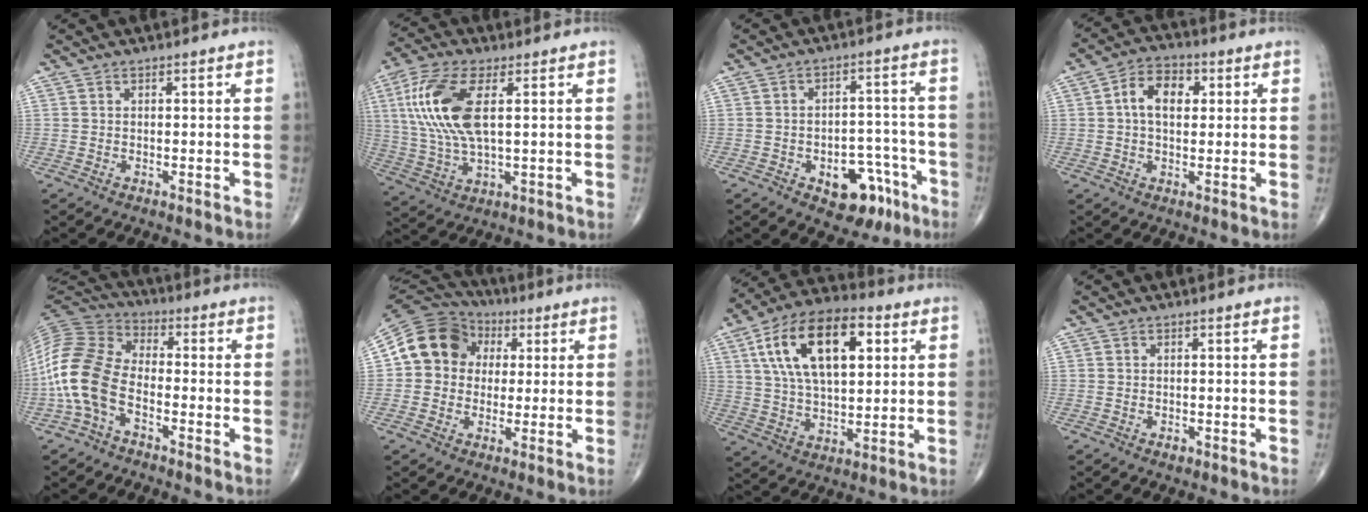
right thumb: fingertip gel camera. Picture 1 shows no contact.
{"total": 14.8, "force": [3.4, 6.1, 13.1], "torque": [-0.298, 0.000, 0.067]}
{"total": 10.9, "force": [-5.6, 6.5, 6.8], "torque": [-0.053, 0.048, -0.069]}
{"total": 7.7, "force": [1.4, 5.0, 5.7], "torque": [-0.081, 0.013, 0.015]}
{"total": 14.1, "force": [-4.2, 8.3, 10.5], "torque": [-0.230, 0.044, -0.095]}
{"total": 13.2, "force": [2.2, 11.4, 6.3], "torque": [-0.096, 0.024, 0.028]}
{"total": 19.5, "force": [6.2, 9.8, 15.7], "torque": [-0.257, 0.003, 0.103]}
{"total": 0.9, "force": [-0.5, 0.6, 0.5], "torque": [-0.008, 0.000, -0.007]}